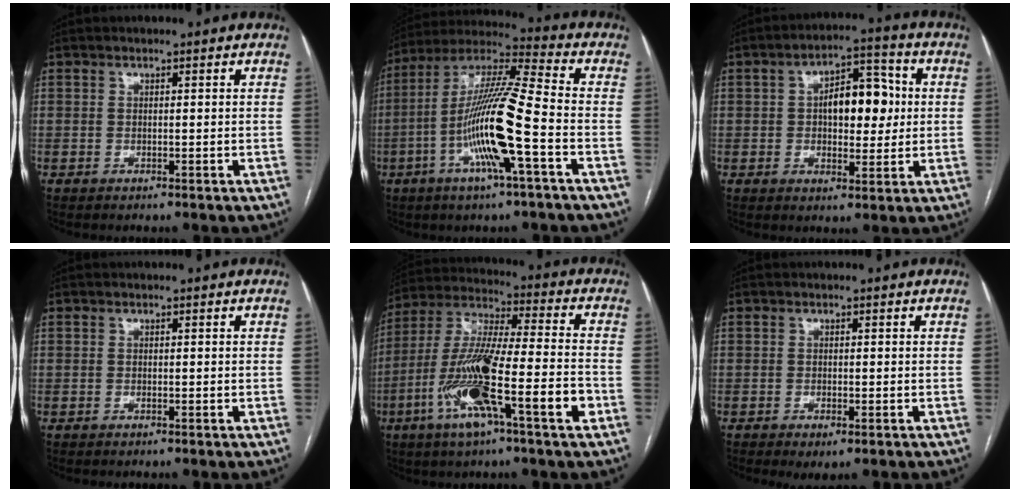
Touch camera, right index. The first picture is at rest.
{"total": 16.1, "force": [-4.7, 0.3, 15.4], "torque": [-0.304, 0.000, -0.095]}
{"total": 9.5, "force": [0.9, 4.7, 8.3], "torque": [-0.120, 0.024, 0.018]}
{"total": 0.0}
{"total": 18.2, "force": [-6.8, 1.6, 16.8], "torque": [-0.326, -0.008, -0.123]}
{"total": 1.9, "force": [-0.9, 0.6, 1.5], "torque": [-0.022, -0.001, -0.008]}